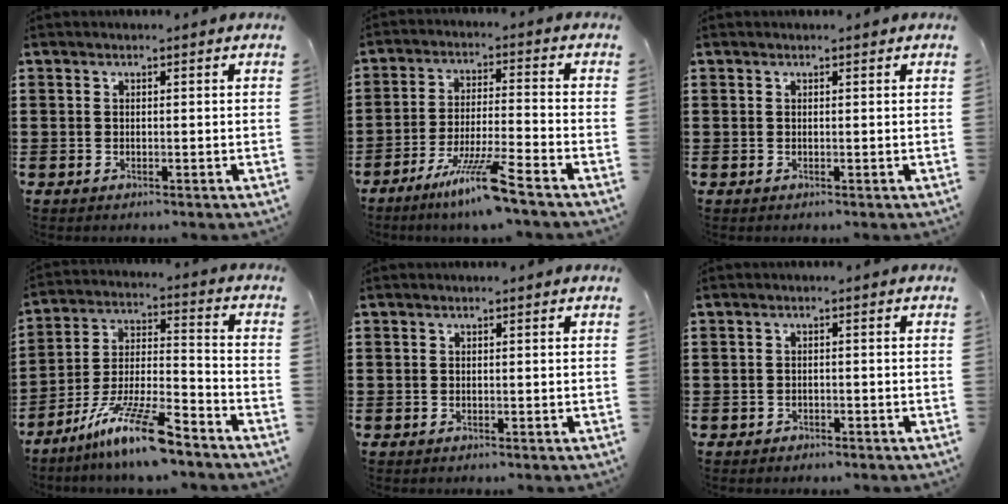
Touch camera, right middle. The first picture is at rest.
{"total": 8.3, "force": [-6.1, -0.2, 5.6], "torque": [-0.107, -0.010, -0.114]}
{"total": 0.0}
{"total": 12.0, "force": [-8.9, 1.7, 7.8], "torque": [-0.150, 0.017, -0.170]}
{"total": 0.0}
{"total": 0.9, "force": [-0.8, 0.4, 0.0], "torque": [-0.004, 0.002, -0.019]}